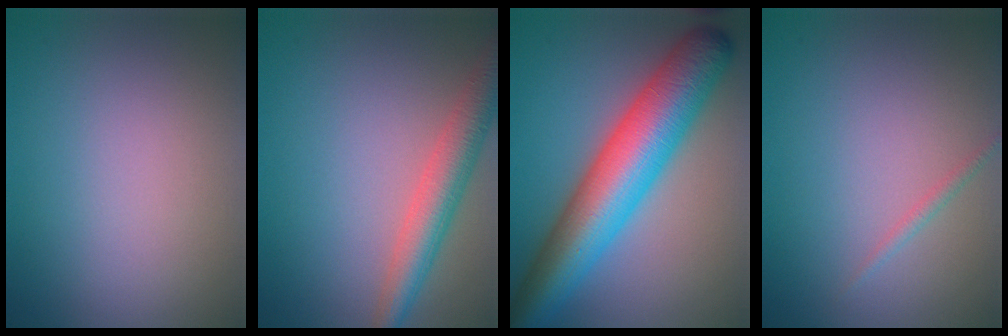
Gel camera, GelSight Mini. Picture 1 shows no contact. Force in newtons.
{"total": 4.6, "press": 4.6, "slide": 0.2}
{"total": 11.0, "press": 11.0, "slide": 0.2}
{"total": 0.7, "press": 0.7, "slide": 0.1}